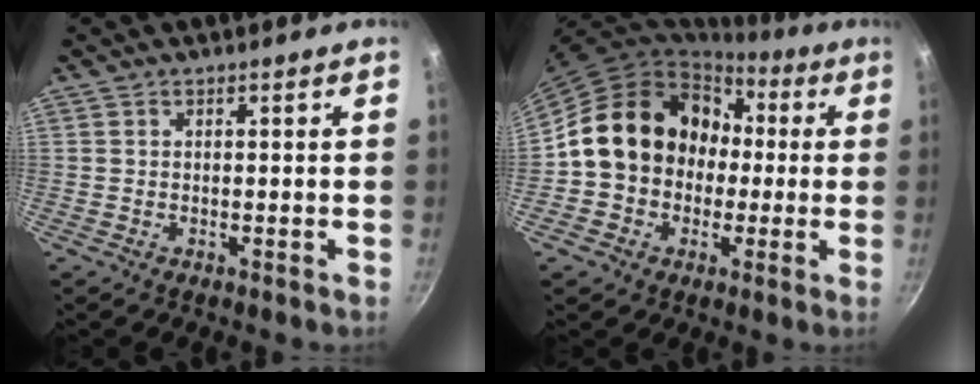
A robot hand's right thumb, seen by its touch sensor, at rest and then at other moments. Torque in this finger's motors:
{"motor_torque": [2.47, 2.48, 0.56, -0.48, 0.40]}